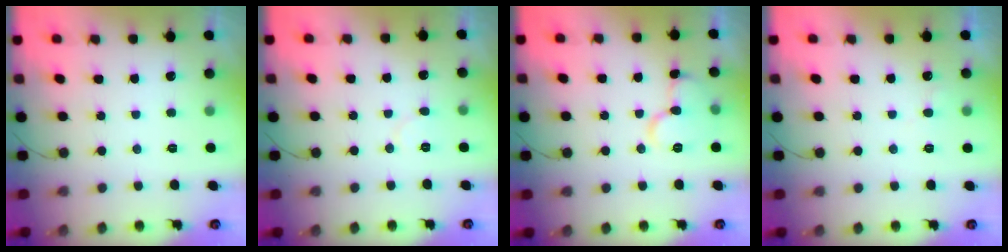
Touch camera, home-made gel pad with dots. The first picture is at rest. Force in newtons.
{"total": 4.3, "press": 4.3, "slide": 0.5}
{"total": 9.6, "press": 9.5, "slide": 1.2}
{"total": 4.5, "press": 4.5, "slide": 0.4}